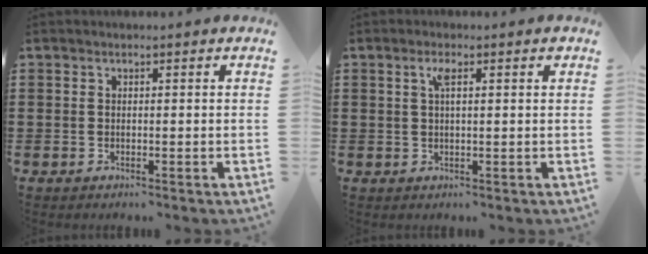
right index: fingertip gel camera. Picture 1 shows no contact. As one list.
[{"total": 2.4, "force": [0.9, 0.4, 2.2], "torque": [-0.038, 0.002, 0.011]}]